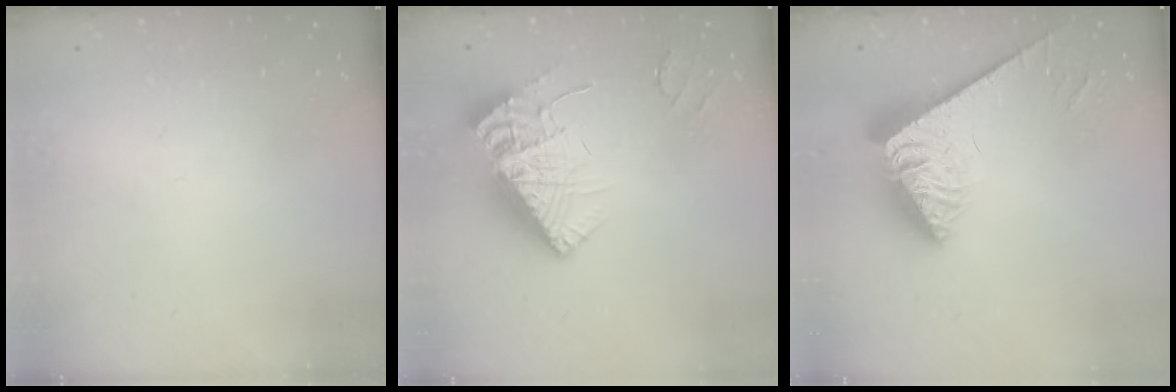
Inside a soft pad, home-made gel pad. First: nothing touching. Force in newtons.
{"total": 14.4, "press": 14.3, "slide": 1.6}
{"total": 6.5, "press": 6.5, "slide": 0.1}